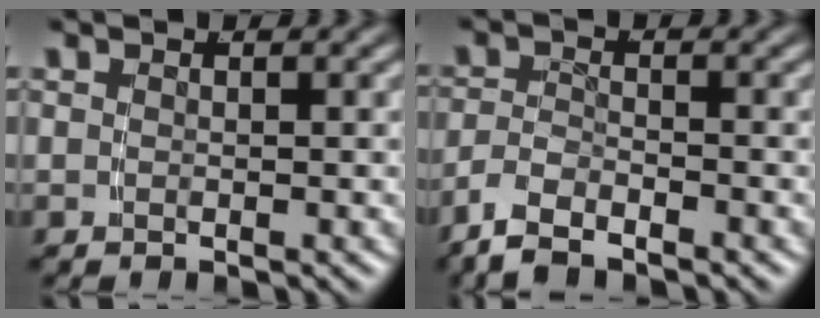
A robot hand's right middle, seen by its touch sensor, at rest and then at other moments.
{"total": 3.5, "force": [-2.5, 1.8, 1.7], "torque": [-0.048, -0.011, -0.042]}